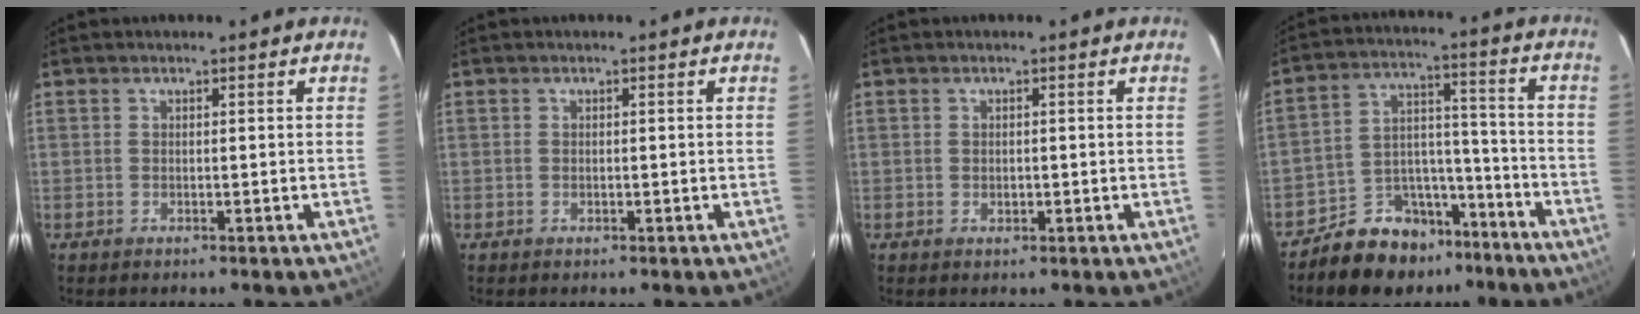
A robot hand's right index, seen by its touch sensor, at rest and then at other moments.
{"total": 0.0}
{"total": 1.1, "force": [-0.1, 1.0, 0.5], "torque": [-0.006, 0.001, -0.001]}
{"total": 12.9, "force": [-9.9, 7.4, 3.6], "torque": [-0.071, 0.052, -0.143]}